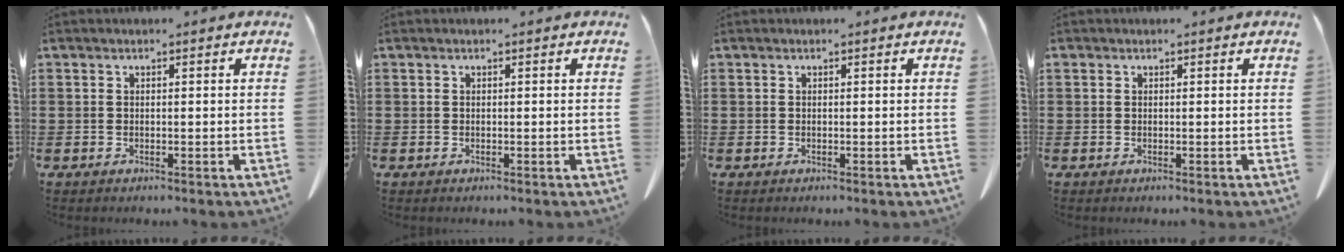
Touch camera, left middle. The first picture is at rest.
{"total": 0.0}
{"total": 0.0}
{"total": 0.0}